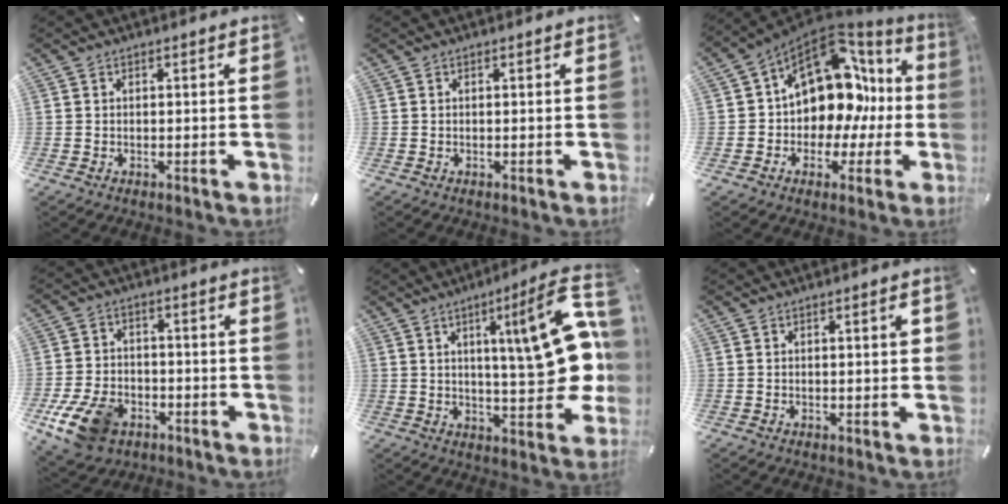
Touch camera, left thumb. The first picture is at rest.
{"total": 0.0}
{"total": 15.1, "force": [4.3, 11.3, 9.1], "torque": [-0.152, -0.046, 0.074]}
{"total": 11.6, "force": [-5.7, 7.7, 6.5], "torque": [-0.142, 0.028, -0.100]}
{"total": 25.2, "force": [5.0, 6.8, 23.7], "torque": [-0.318, -0.037, 0.074]}
{"total": 2.3, "force": [0.3, 0.7, 2.1], "torque": [-0.024, -0.001, 0.000]}